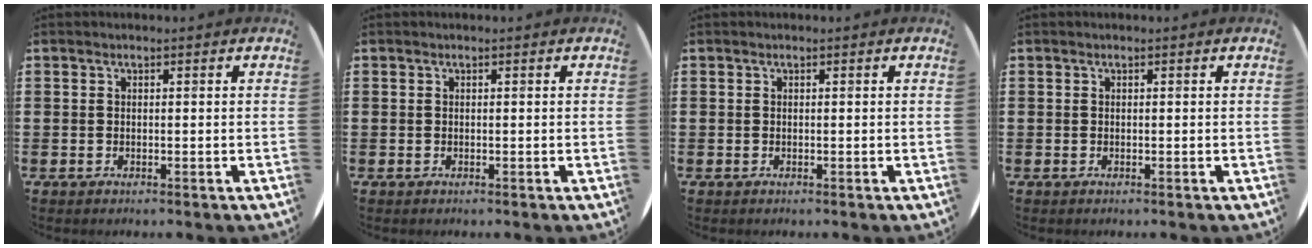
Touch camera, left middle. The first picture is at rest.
{"total": 0.0}
{"total": 0.0}
{"total": 0.0}